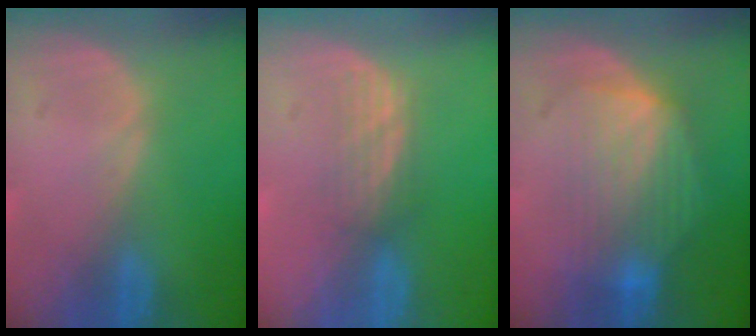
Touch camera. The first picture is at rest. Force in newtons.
{"total": 2.8, "press": 2.6, "slide": 1.0}
{"total": 7.6, "press": 7.4, "slide": 1.9}